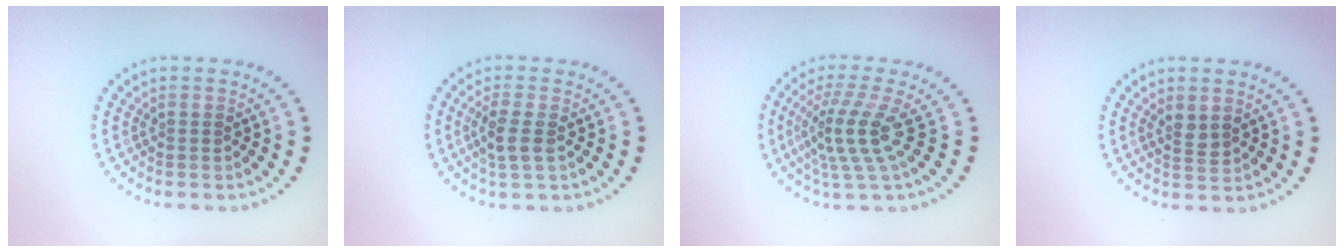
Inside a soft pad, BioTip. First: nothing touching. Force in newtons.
{"total": 2.4, "press": 2.1, "slide": 1.0}
{"total": 4.1, "press": 2.8, "slide": 3.0}
{"total": 1.4, "press": 1.4, "slide": 0.5}